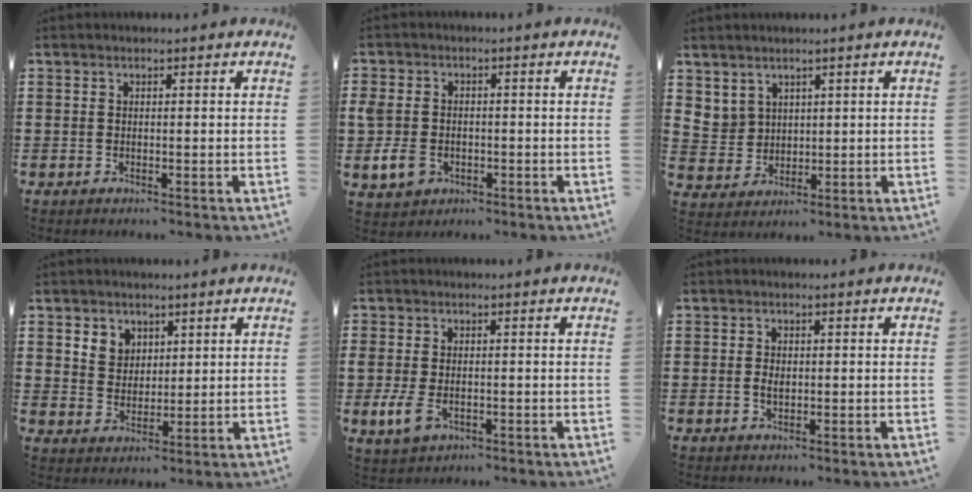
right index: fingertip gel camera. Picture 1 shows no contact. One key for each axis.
{"total": 5.0, "fx": -1.2, "fy": 3.7, "fz": 3.1, "tx": -0.088, "ty": 0.000, "tz": -0.029}
{"total": 4.2, "fx": 2.9, "fy": 3.0, "fz": 0.4, "tx": -0.026, "ty": 0.006, "tz": 0.056}
{"total": 4.1, "fx": 2.3, "fy": 3.4, "fz": 0.5, "tx": -0.019, "ty": 0.009, "tz": 0.042}
{"total": 4.1, "fx": -1.1, "fy": 2.3, "fz": 3.2, "tx": -0.086, "ty": -0.007, "tz": -0.026}
{"total": 1.8, "fx": -0.1, "fy": 1.0, "fz": 1.5, "tx": -0.029, "ty": 0.005, "tz": -0.003}